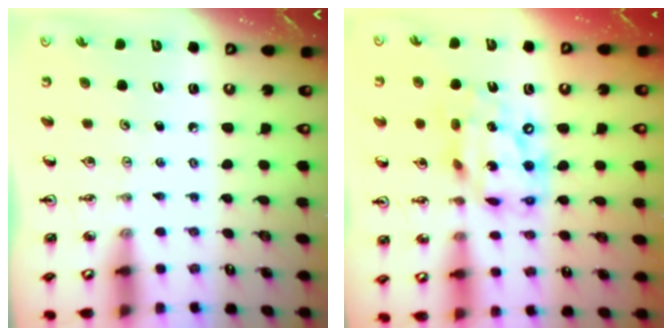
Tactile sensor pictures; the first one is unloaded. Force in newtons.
{"total": 16.5, "press": 16.5, "slide": 1.4}